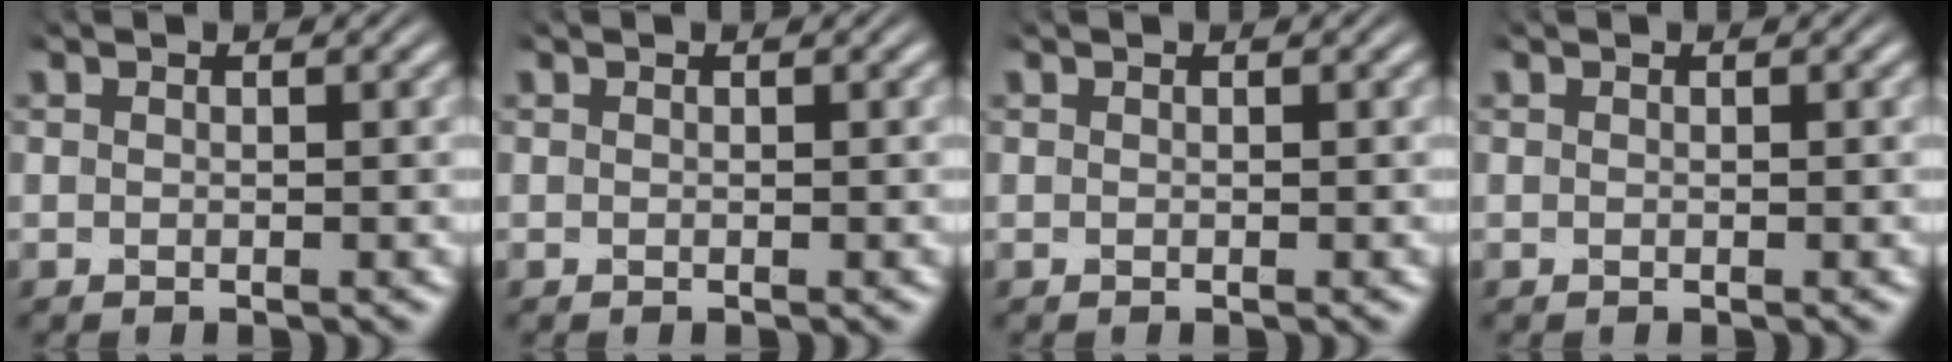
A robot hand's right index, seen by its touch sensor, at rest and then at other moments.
{"total": 0.0}
{"total": 0.0}
{"total": 0.0}